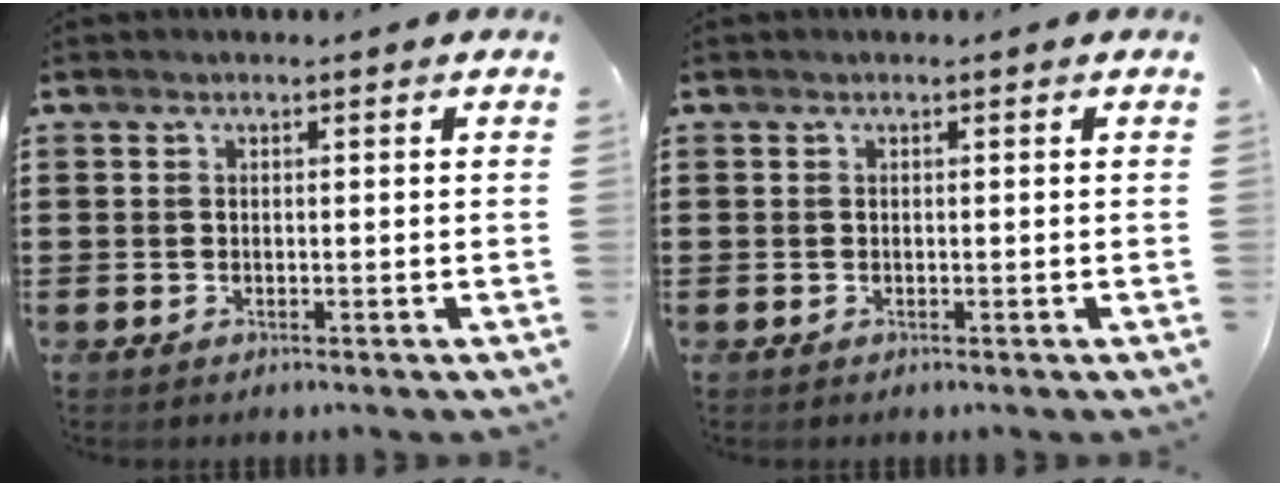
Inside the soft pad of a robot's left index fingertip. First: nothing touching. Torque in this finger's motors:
{"motor_torque": [0.00, 0.00, 0.00, 0.00]}